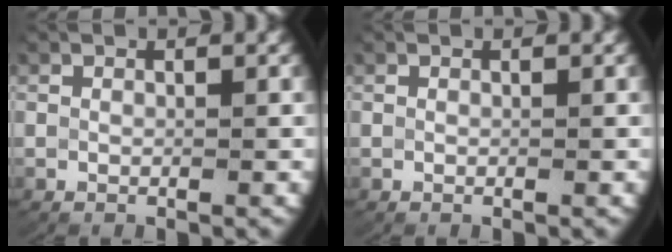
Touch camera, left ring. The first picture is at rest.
{"total": 0.0}